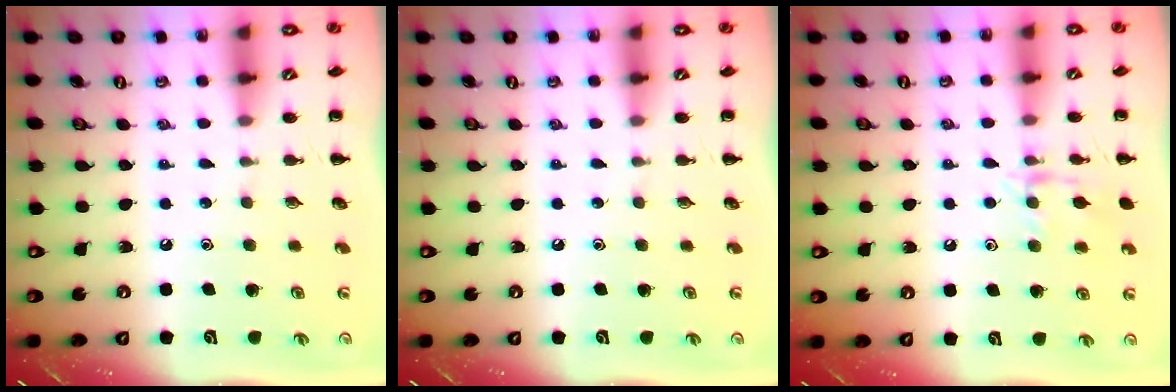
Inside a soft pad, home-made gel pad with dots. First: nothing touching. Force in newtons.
{"total": 0.0}
{"total": 9.6, "press": 9.6, "slide": 0.7}